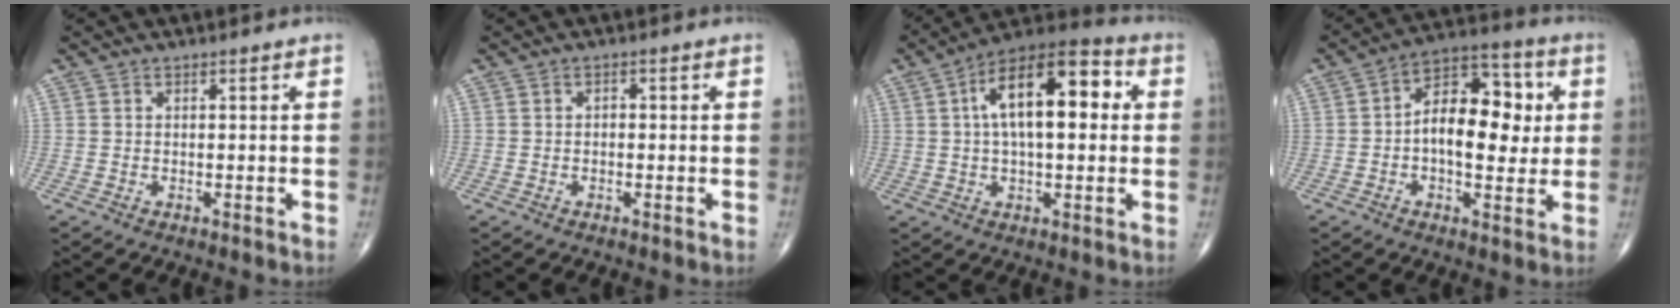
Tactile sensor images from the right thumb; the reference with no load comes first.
{"total": 1.1, "force": [0.0, 0.7, 0.8], "torque": [-0.011, 0.004, -0.003]}
{"total": 17.6, "force": [3.3, 8.0, 15.3], "torque": [-0.227, 0.030, 0.043]}
{"total": 15.0, "force": [0.9, 8.4, 12.4], "torque": [-0.160, 0.025, 0.004]}